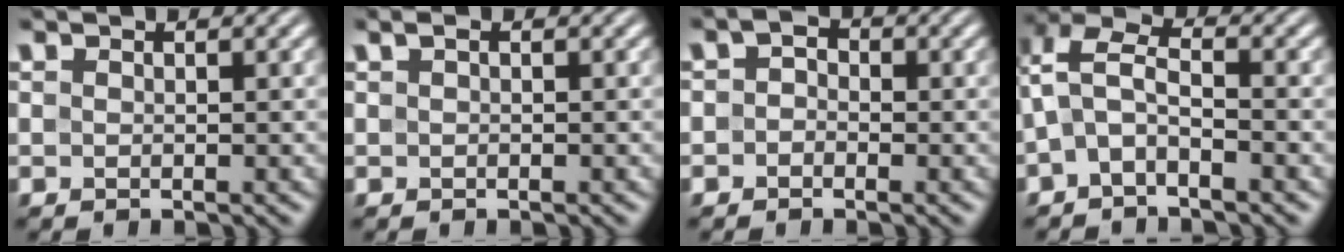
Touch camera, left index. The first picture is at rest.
{"total": 0.5, "force": [0.2, 0.2, 0.4], "torque": [-0.010, 0.004, 0.004]}
{"total": 1.4, "force": [-0.4, 1.2, 0.8], "torque": [-0.012, 0.003, -0.014]}
{"total": 3.8, "force": [-0.9, 1.7, 3.2], "torque": [-0.072, 0.015, -0.031]}